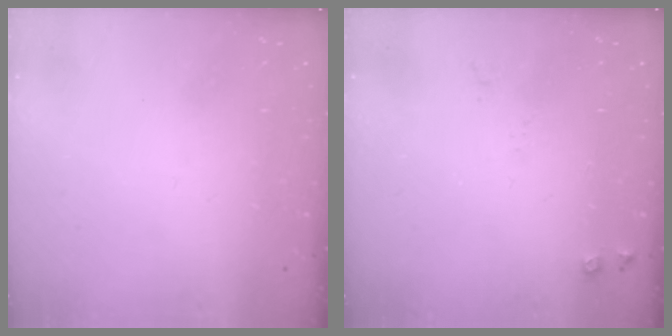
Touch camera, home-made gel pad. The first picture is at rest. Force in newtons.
{"total": 4.4, "press": 4.3, "slide": 0.7}